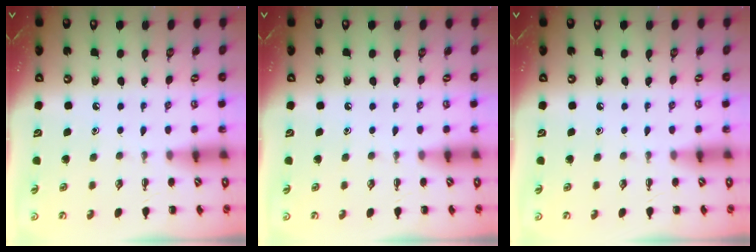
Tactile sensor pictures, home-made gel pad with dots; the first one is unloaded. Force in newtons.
{"total": 0.0}
{"total": 0.0}